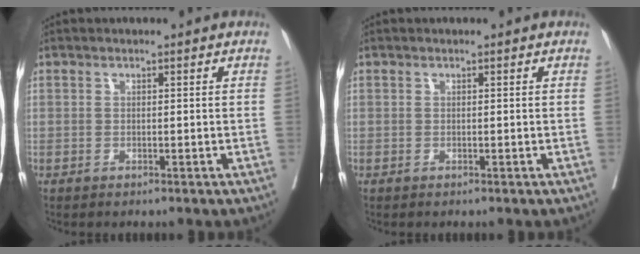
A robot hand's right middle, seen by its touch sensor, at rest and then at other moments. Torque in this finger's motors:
{"motor_torque": [0.07, -0.12, 0.00, 0.00]}